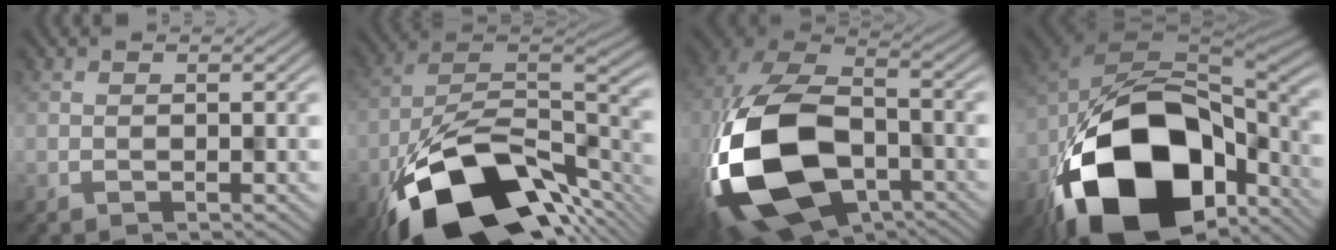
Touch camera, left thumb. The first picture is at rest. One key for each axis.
{"total": 17.2, "fx": -9.4, "fy": 8.9, "fz": 11.3, "tx": -0.204, "ty": -0.037, "tz": -0.155}
{"total": 19.2, "fx": -6.6, "fy": 12.2, "fz": 13.3, "tx": -0.332, "ty": -0.054, "tz": -0.104}
{"total": 20.0, "fx": -9.4, "fy": 12.4, "fz": 12.5, "tx": -0.263, "ty": -0.056, "tz": -0.125}